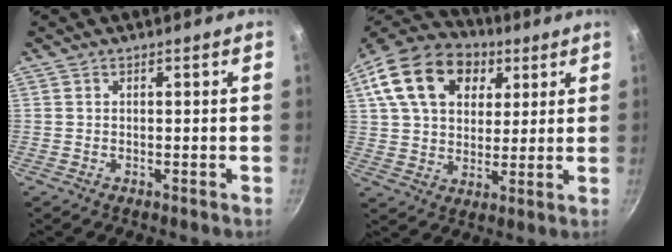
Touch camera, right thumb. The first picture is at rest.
{"total": 20.5, "force": [7.8, 14.4, 12.3], "torque": [-0.204, 0.007, 0.125]}